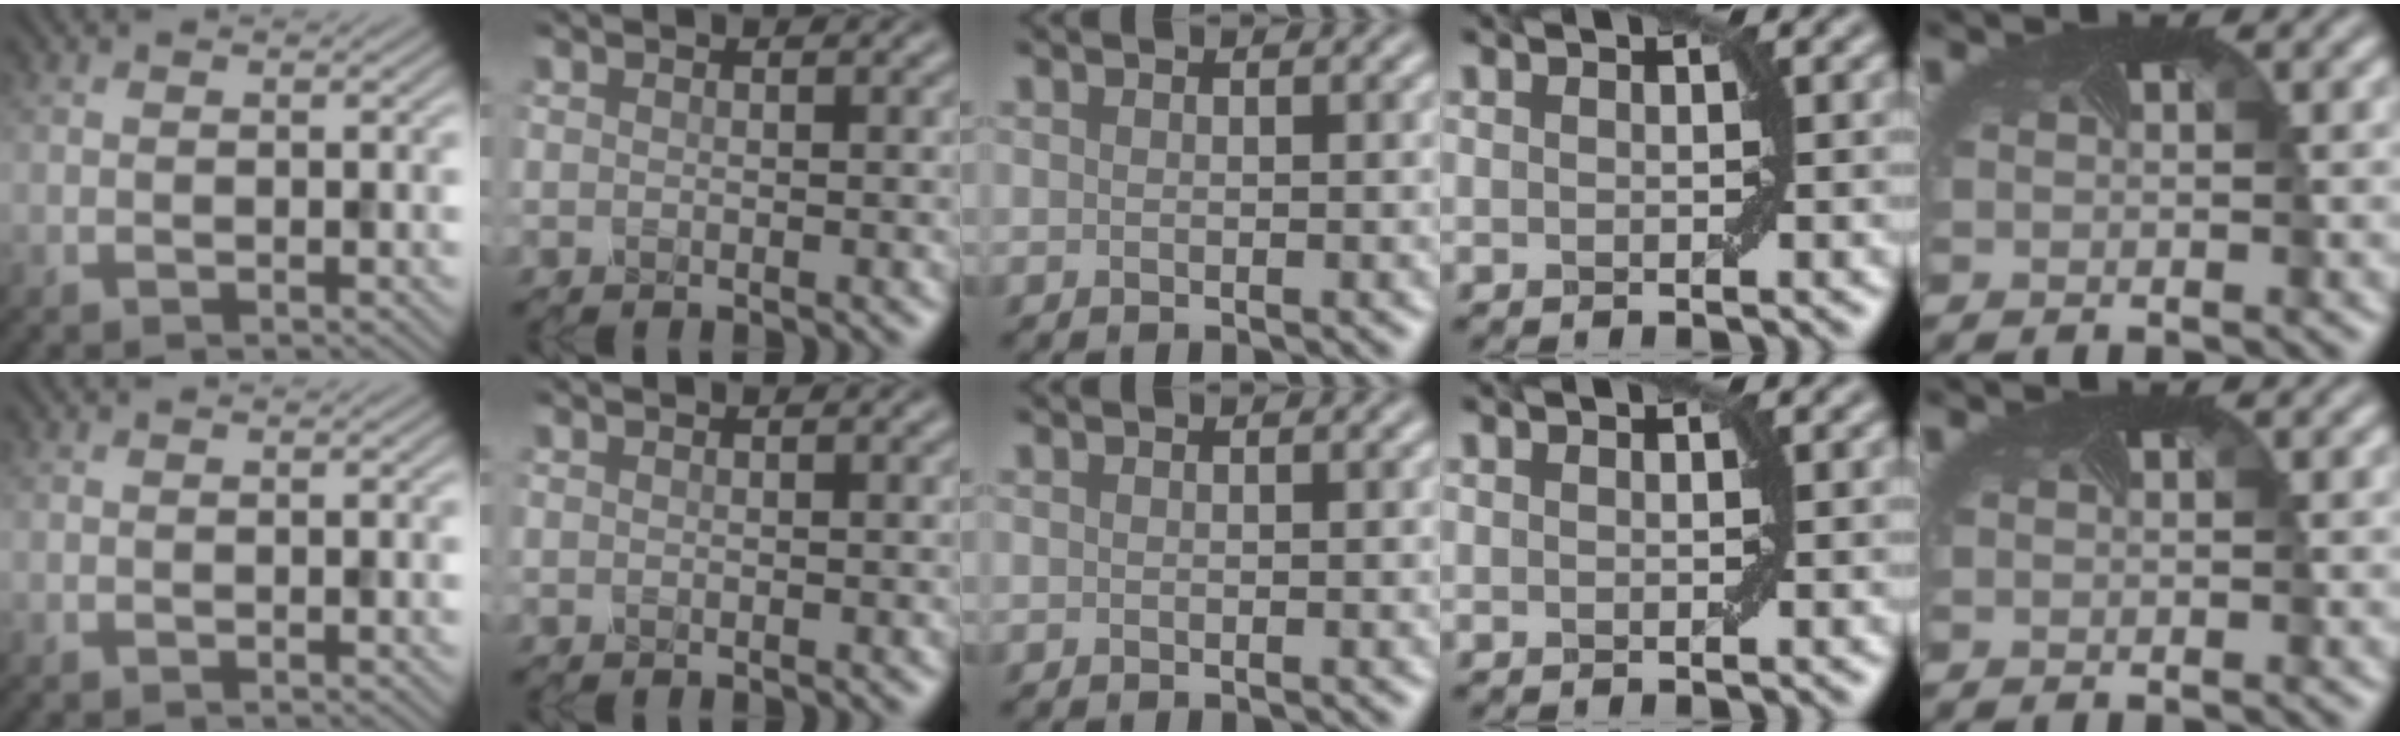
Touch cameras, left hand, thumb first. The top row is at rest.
{}